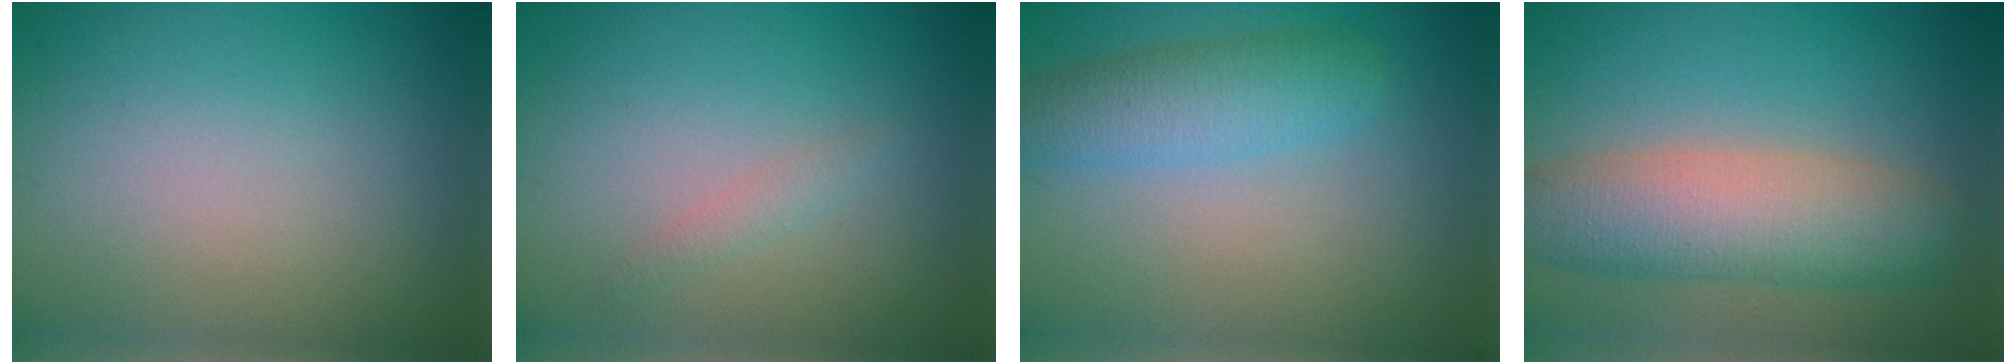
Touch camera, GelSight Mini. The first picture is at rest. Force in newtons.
{"total": 1.0, "press": 1.0, "slide": 0.0}
{"total": 3.8, "press": 3.8, "slide": 0.2}
{"total": 7.1, "press": 7.1, "slide": 0.5}